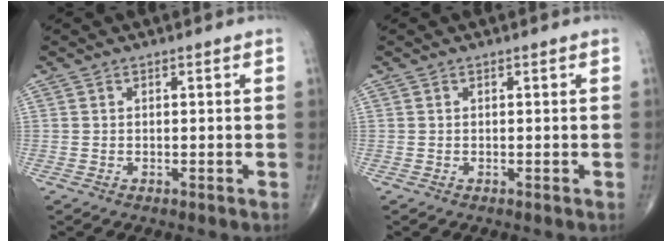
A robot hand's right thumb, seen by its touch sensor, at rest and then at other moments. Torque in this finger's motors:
{"motor_torque": [-0.11, 0.11, -0.04, 0.04, 0.00]}